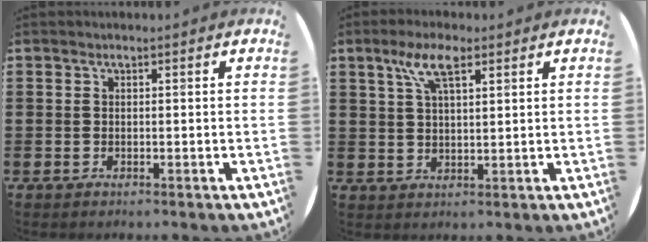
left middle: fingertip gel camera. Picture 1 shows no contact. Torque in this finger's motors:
{"motor_torque": [1.33, -0.80, 0.12, 0.08]}